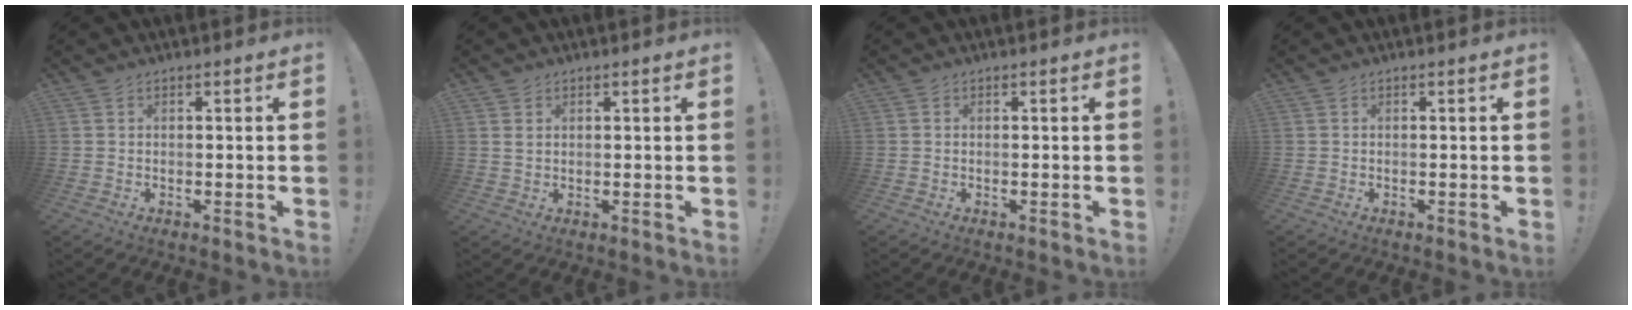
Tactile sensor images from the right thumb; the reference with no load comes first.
{"total": 1.6, "force": [0.9, 1.1, 0.7], "torque": [-0.005, -0.001, 0.015]}
{"total": 0.0}
{"total": 0.0}